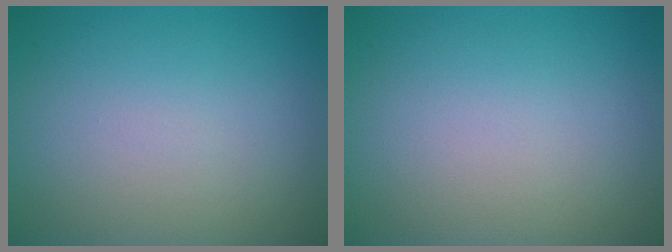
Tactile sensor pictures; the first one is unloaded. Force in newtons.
{"total": 0.0}